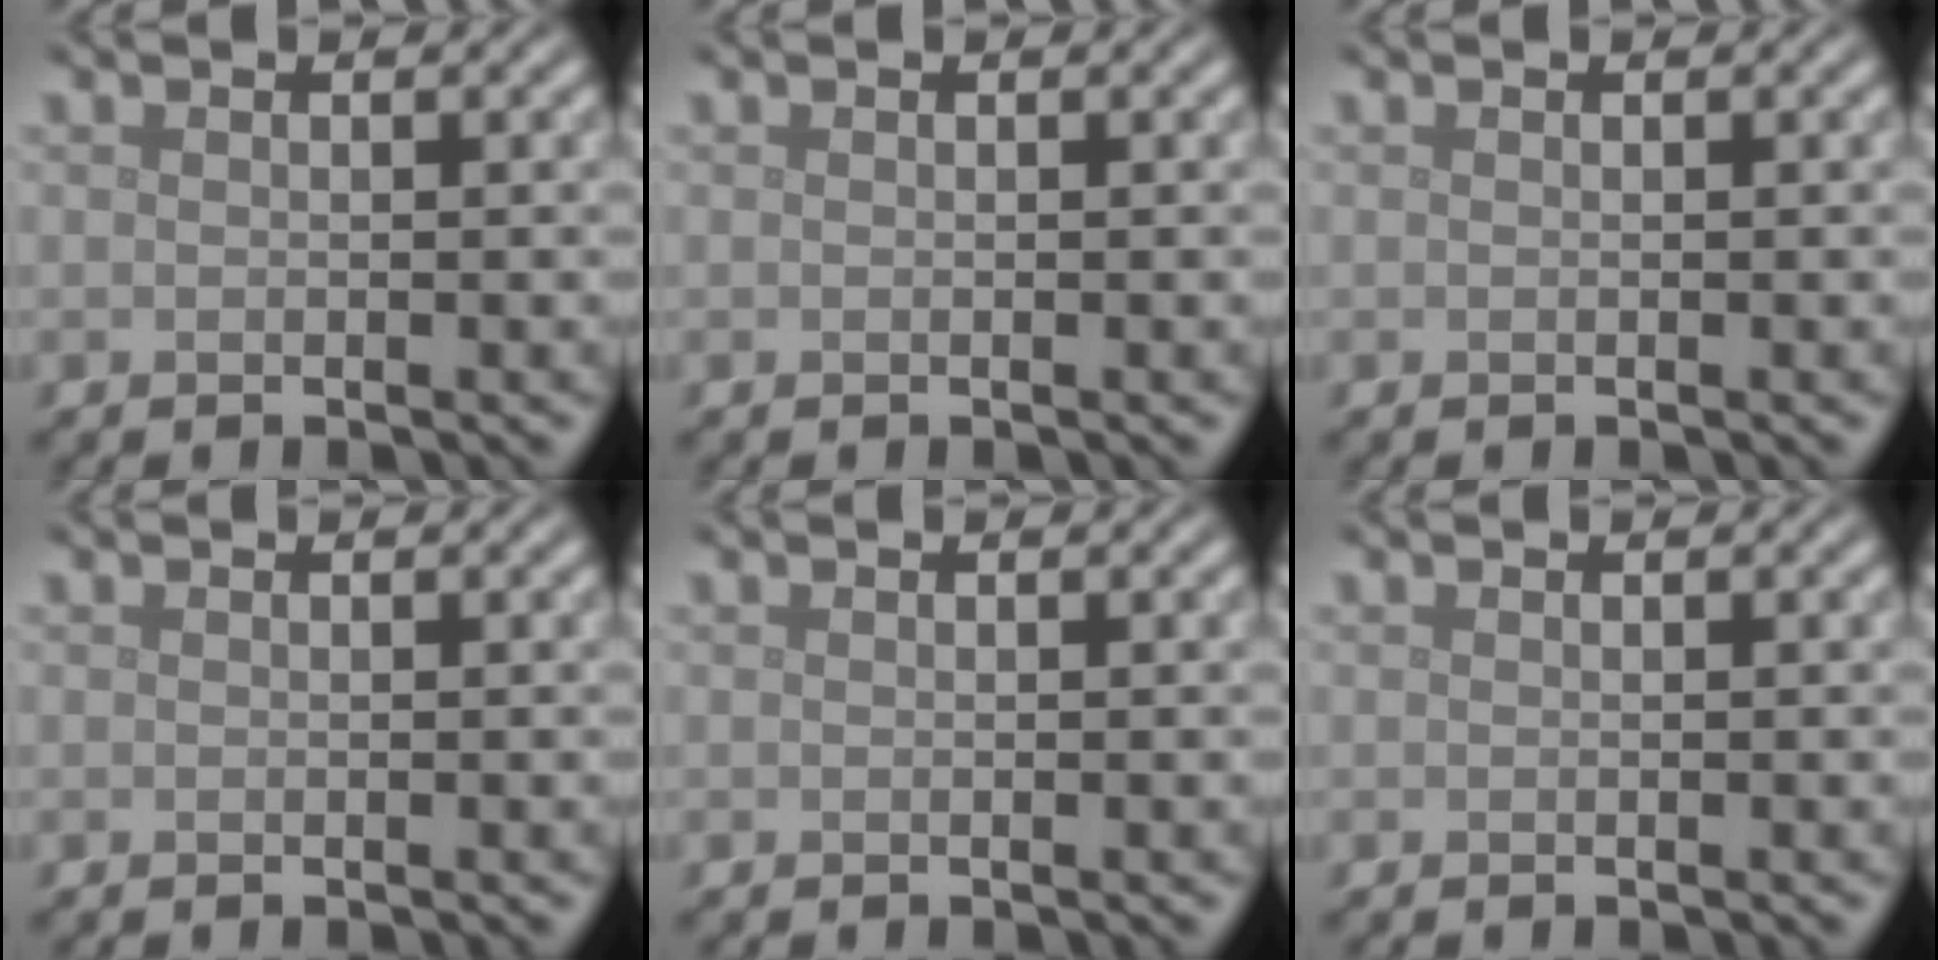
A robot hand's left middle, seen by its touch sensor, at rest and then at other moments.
{"total": 0.0}
{"total": 0.0}
{"total": 0.0}
{"total": 0.0}
{"total": 0.0}